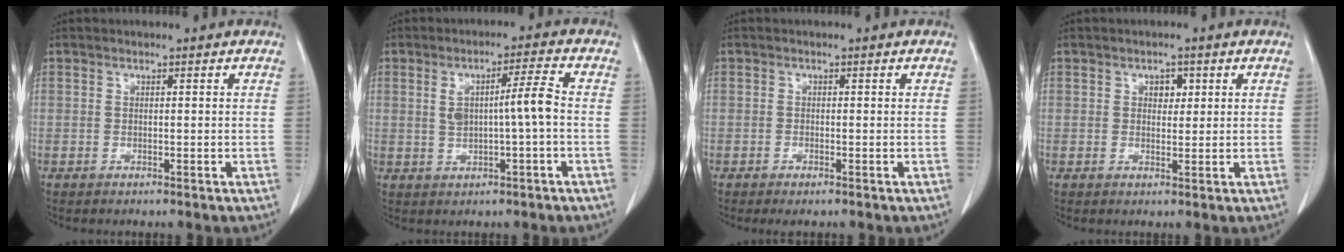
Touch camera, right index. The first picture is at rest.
{"total": 5.9, "force": [0.1, 0.3, 5.9], "torque": [-0.104, 0.011, 0.007]}
{"total": 1.2, "force": [-0.8, 0.2, 0.9], "torque": [-0.018, -0.004, -0.009]}
{"total": 2.1, "force": [0.8, 1.4, 1.3], "torque": [-0.015, 0.001, 0.010]}